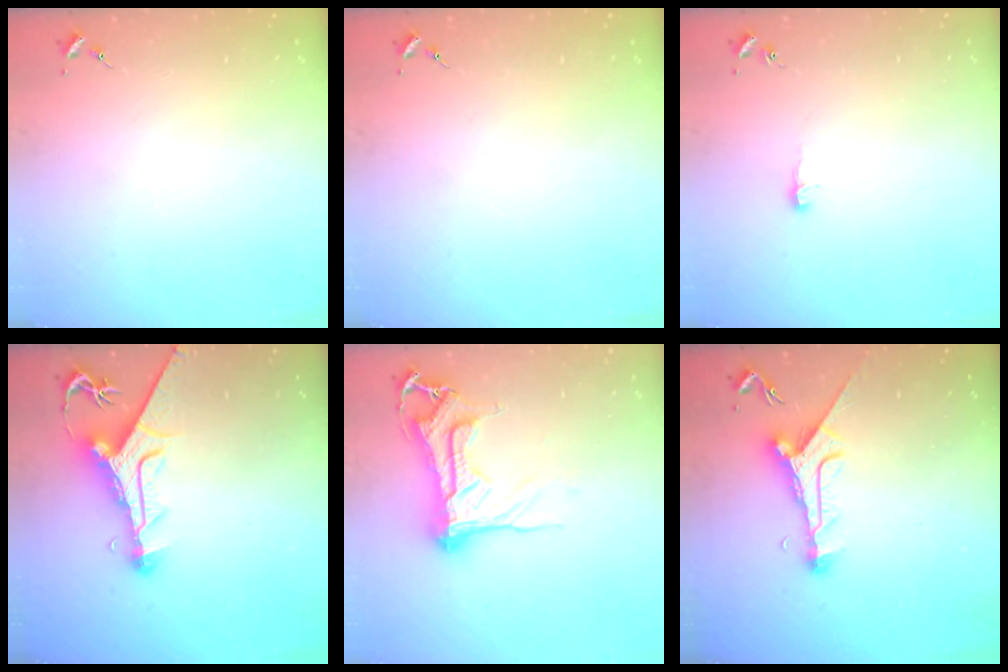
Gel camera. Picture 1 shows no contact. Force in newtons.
{"total": 0.0}
{"total": 4.6, "press": 4.6, "slide": 0.5}
{"total": 12.6, "press": 12.5, "slide": 1.4}
{"total": 15.8, "press": 15.7, "slide": 1.5}
{"total": 9.9, "press": 9.9, "slide": 0.2}